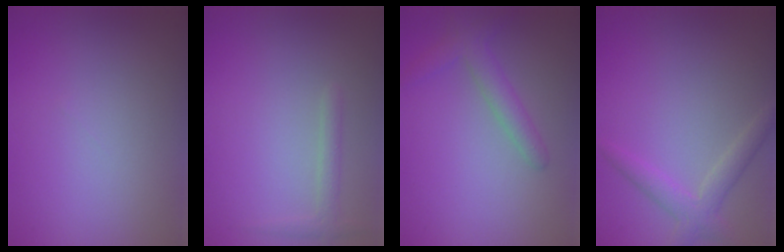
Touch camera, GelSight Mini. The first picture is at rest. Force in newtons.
{"total": 1.3, "press": 1.3, "slide": 0.1}
{"total": 2.3, "press": 2.3, "slide": 0.1}
{"total": 2.6, "press": 2.6, "slide": 0.2}